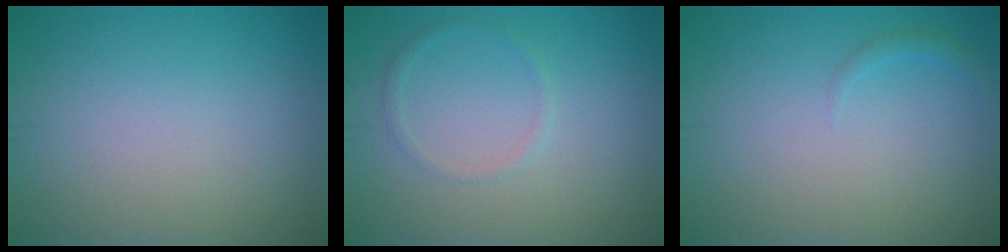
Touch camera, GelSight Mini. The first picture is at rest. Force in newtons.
{"total": 1.0, "press": 1.0, "slide": 0.1}
{"total": 0.9, "press": 0.9, "slide": 0.1}